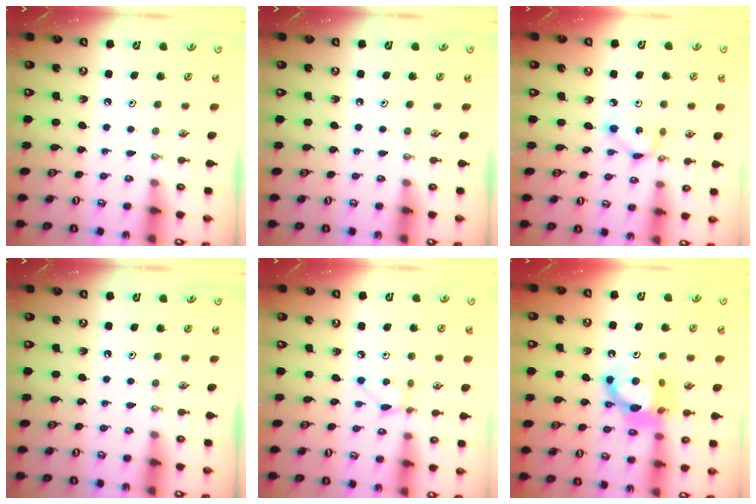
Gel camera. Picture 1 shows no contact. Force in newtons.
{"total": 0.0}
{"total": 3.1, "press": 3.1, "slide": 0.1}
{"total": 0.0}
{"total": 3.6, "press": 3.6, "slide": 0.3}
{"total": 11.1, "press": 11.0, "slide": 1.1}